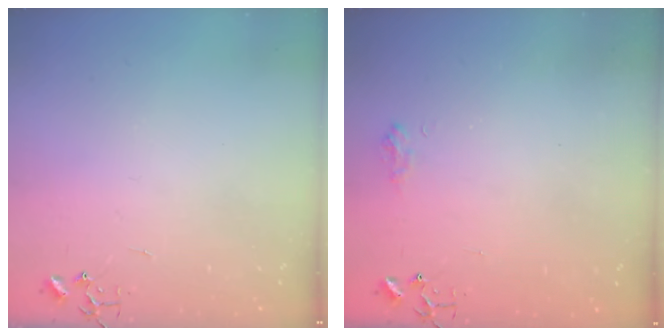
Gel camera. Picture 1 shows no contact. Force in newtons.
{"total": 6.9, "press": 6.9, "slide": 0.7}